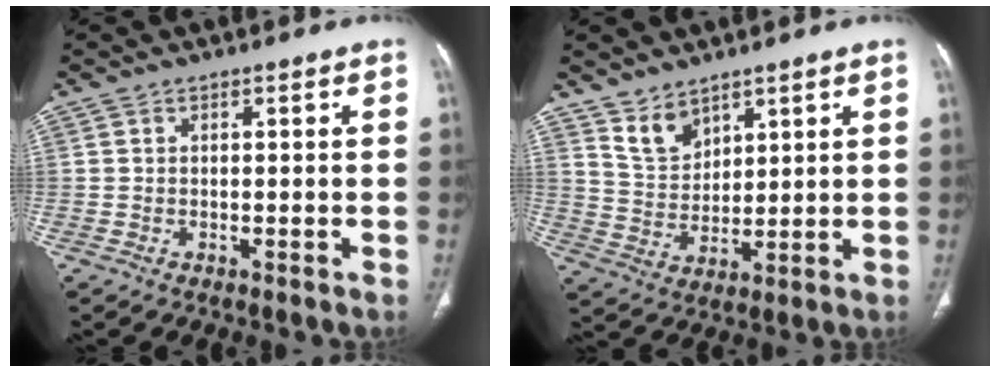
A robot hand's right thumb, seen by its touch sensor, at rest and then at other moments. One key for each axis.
{"total": 6.1, "fx": 4.7, "fy": 3.2, "fz": 2.2, "tx": -0.026, "ty": -0.035, "tz": 0.103}